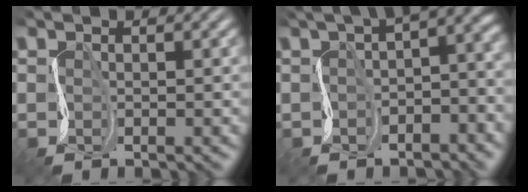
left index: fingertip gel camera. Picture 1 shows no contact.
{"total": 5.5, "force": [0.4, 2.7, 4.7], "torque": [-0.056, 0.003, 0.011]}